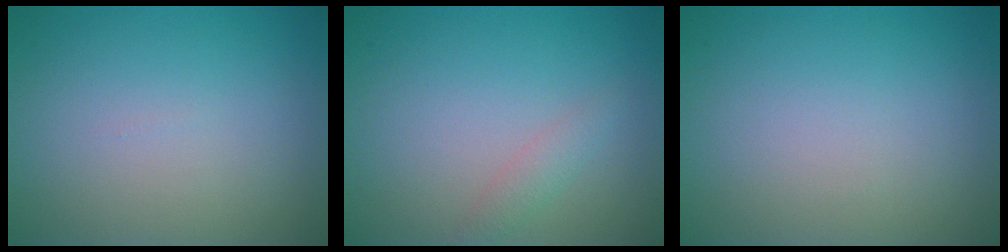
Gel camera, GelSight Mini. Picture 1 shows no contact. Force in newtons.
{"total": 1.2, "press": 1.2, "slide": 0.0}
{"total": 0.0}